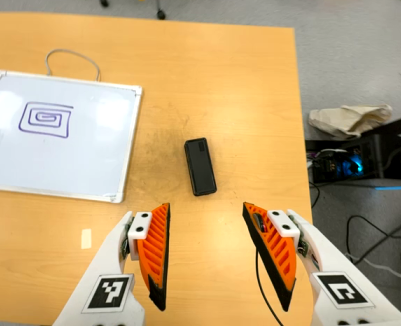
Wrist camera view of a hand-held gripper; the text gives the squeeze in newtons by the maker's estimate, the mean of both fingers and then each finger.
{"total": 0.0}